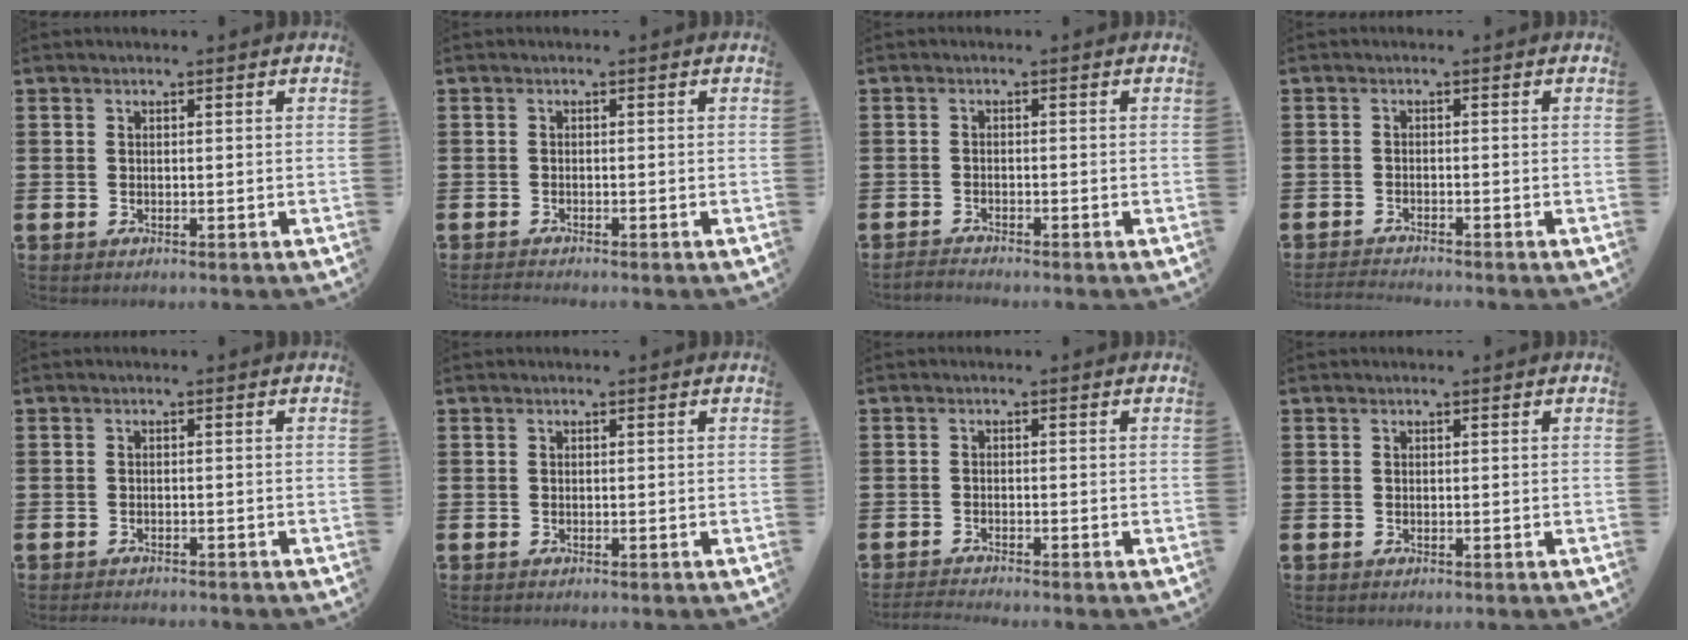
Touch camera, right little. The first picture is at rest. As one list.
[{"total": 0.7, "force": [-0.7, 0.0, 0.2], "torque": [-0.004, -0.002, -0.013]}, {"total": 1.0, "force": [-1.0, 0.0, 0.1], "torque": [-0.004, 0.000, -0.020]}, {"total": 1.4, "force": [-1.3, -0.1, 0.3], "torque": [-0.005, 0.001, -0.027]}, {"total": 0.9, "force": [-0.9, 0.0, 0.0], "torque": [0.006, -0.004, -0.021]}, {"total": 0.0}, {"total": 1.3, "force": [-1.2, -0.1, 0.3], "torque": [-0.005, 0.001, -0.024]}, {"total": 0.0}]